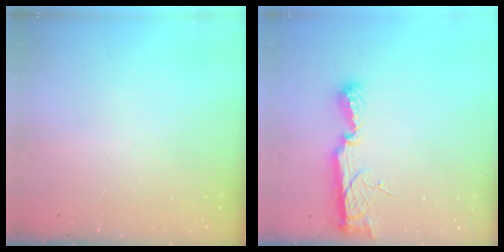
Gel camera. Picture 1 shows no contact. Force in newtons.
{"total": 9.5, "press": 9.2, "slide": 2.7}